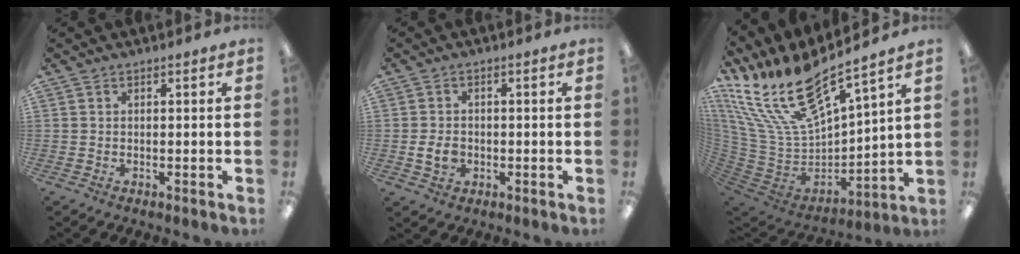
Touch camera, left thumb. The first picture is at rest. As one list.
[{"total": 3.9, "force": [-0.6, 2.9, 2.6], "torque": [-0.051, 0.004, -0.012]}, {"total": 21.6, "force": [16.5, 6.7, 12.2], "torque": [-0.268, -0.119, 0.291]}]